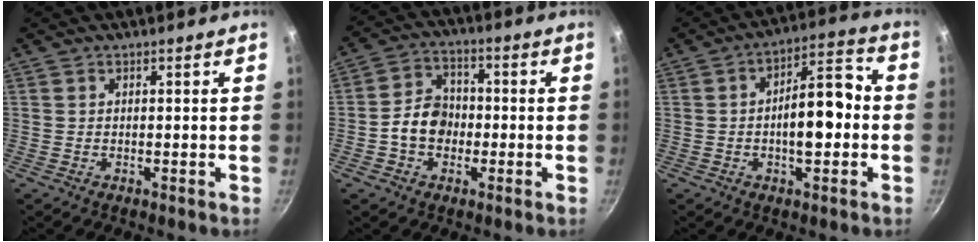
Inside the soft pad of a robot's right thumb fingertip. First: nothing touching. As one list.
[{"total": 8.1, "force": [-1.6, 6.4, 4.7], "torque": [-0.049, 0.026, -0.038]}, {"total": 11.5, "force": [-1.4, 5.2, 10.2], "torque": [-0.134, 0.039, -0.026]}]